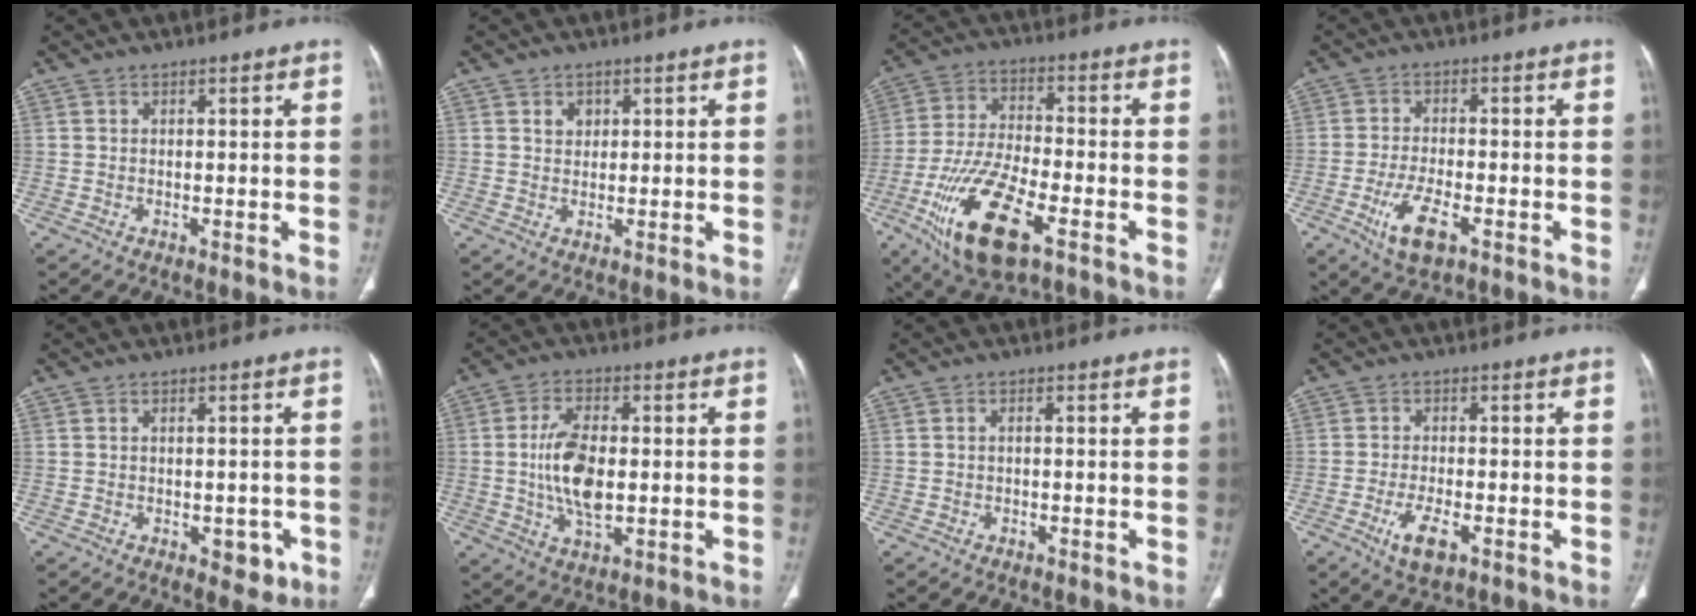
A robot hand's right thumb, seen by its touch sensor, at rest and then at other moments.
{"total": 2.3, "force": [1.0, 1.9, 1.0], "torque": [-0.004, -0.005, 0.016]}
{"total": 18.1, "force": [-8.2, 7.0, 14.4], "torque": [-0.282, 0.011, -0.143]}
{"total": 7.4, "force": [-3.3, 3.0, 5.9], "torque": [-0.118, 0.006, -0.056]}
{"total": 4.2, "force": [-1.6, 2.6, 2.9], "torque": [-0.015, 0.005, -0.013]}
{"total": 10.6, "force": [-0.3, 5.3, 9.2], "torque": [-0.177, -0.002, -0.002]}
{"total": 0.8, "force": [-0.1, 0.4, 0.7], "torque": [-0.013, 0.002, -0.005]}
{"total": 5.5, "force": [-2.4, 2.2, 4.4], "torque": [-0.085, 0.003, -0.038]}